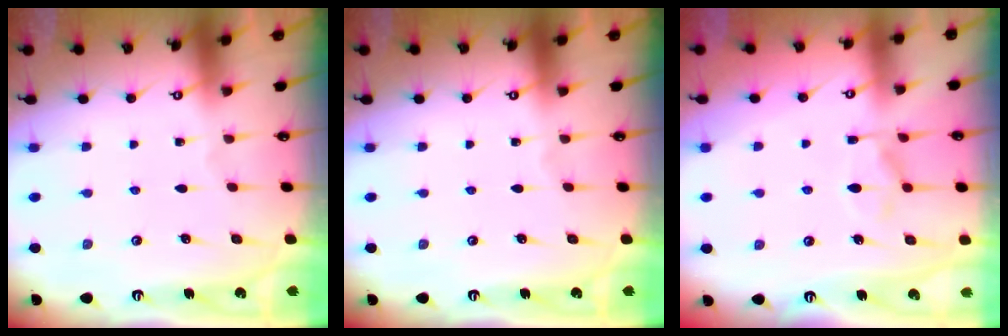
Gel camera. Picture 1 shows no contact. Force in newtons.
{"total": 0.0}
{"total": 2.0, "press": 1.5, "slide": 1.3}